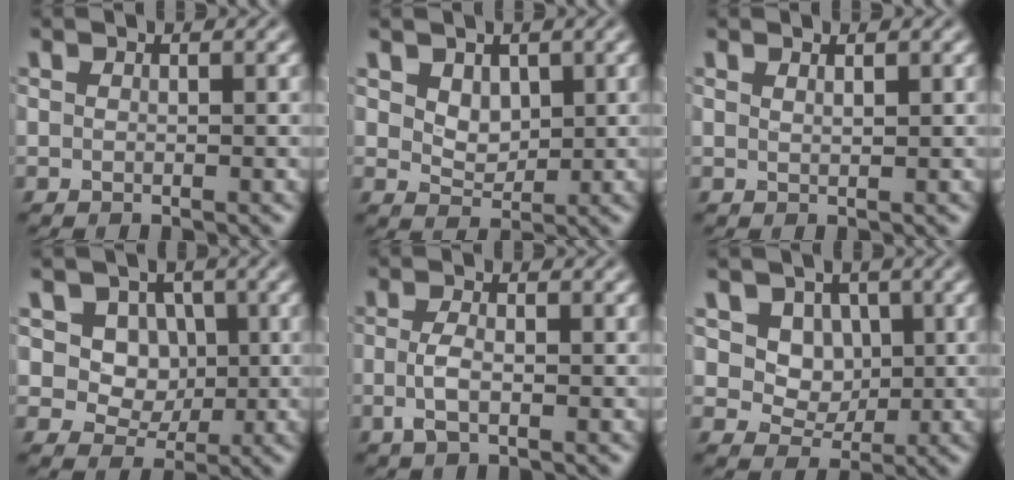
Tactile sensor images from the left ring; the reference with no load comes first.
{"total": 2.1, "force": [1.0, 1.5, 1.1], "torque": [-0.024, -0.008, 0.020]}
{"total": 0.8, "force": [0.6, 0.2, 0.4], "torque": [-0.002, 0.001, 0.010]}
{"total": 8.0, "force": [2.8, 6.4, 3.8], "torque": [-0.061, 0.011, 0.027]}
{"total": 2.2, "force": [-0.5, 0.8, 2.0], "torque": [-0.047, -0.002, -0.015]}
{"total": 6.5, "force": [2.4, 5.1, 3.3], "torque": [-0.067, -0.001, 0.036]}